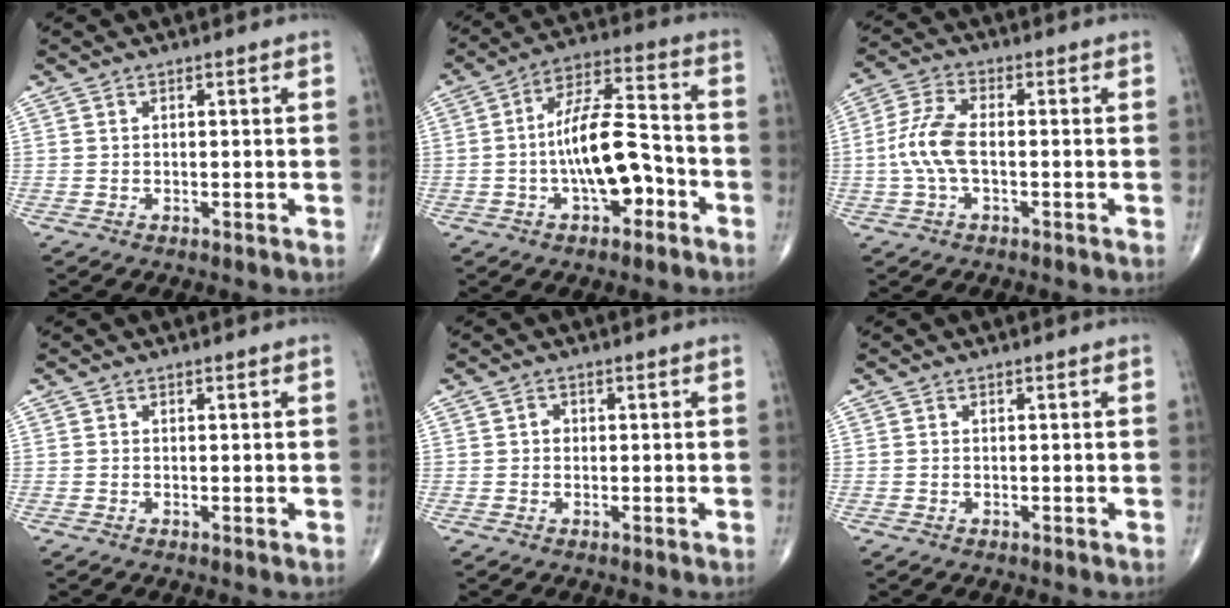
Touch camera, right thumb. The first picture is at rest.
{"total": 13.4, "force": [-3.5, 5.9, 11.5], "torque": [-0.192, 0.045, -0.064]}
{"total": 7.8, "force": [-0.9, 3.6, 6.8], "torque": [-0.166, 0.021, -0.022]}
{"total": 0.0}
{"total": 1.2, "force": [0.0, 1.1, 0.5], "torque": [-0.003, 0.004, -0.001]}
{"total": 0.0}